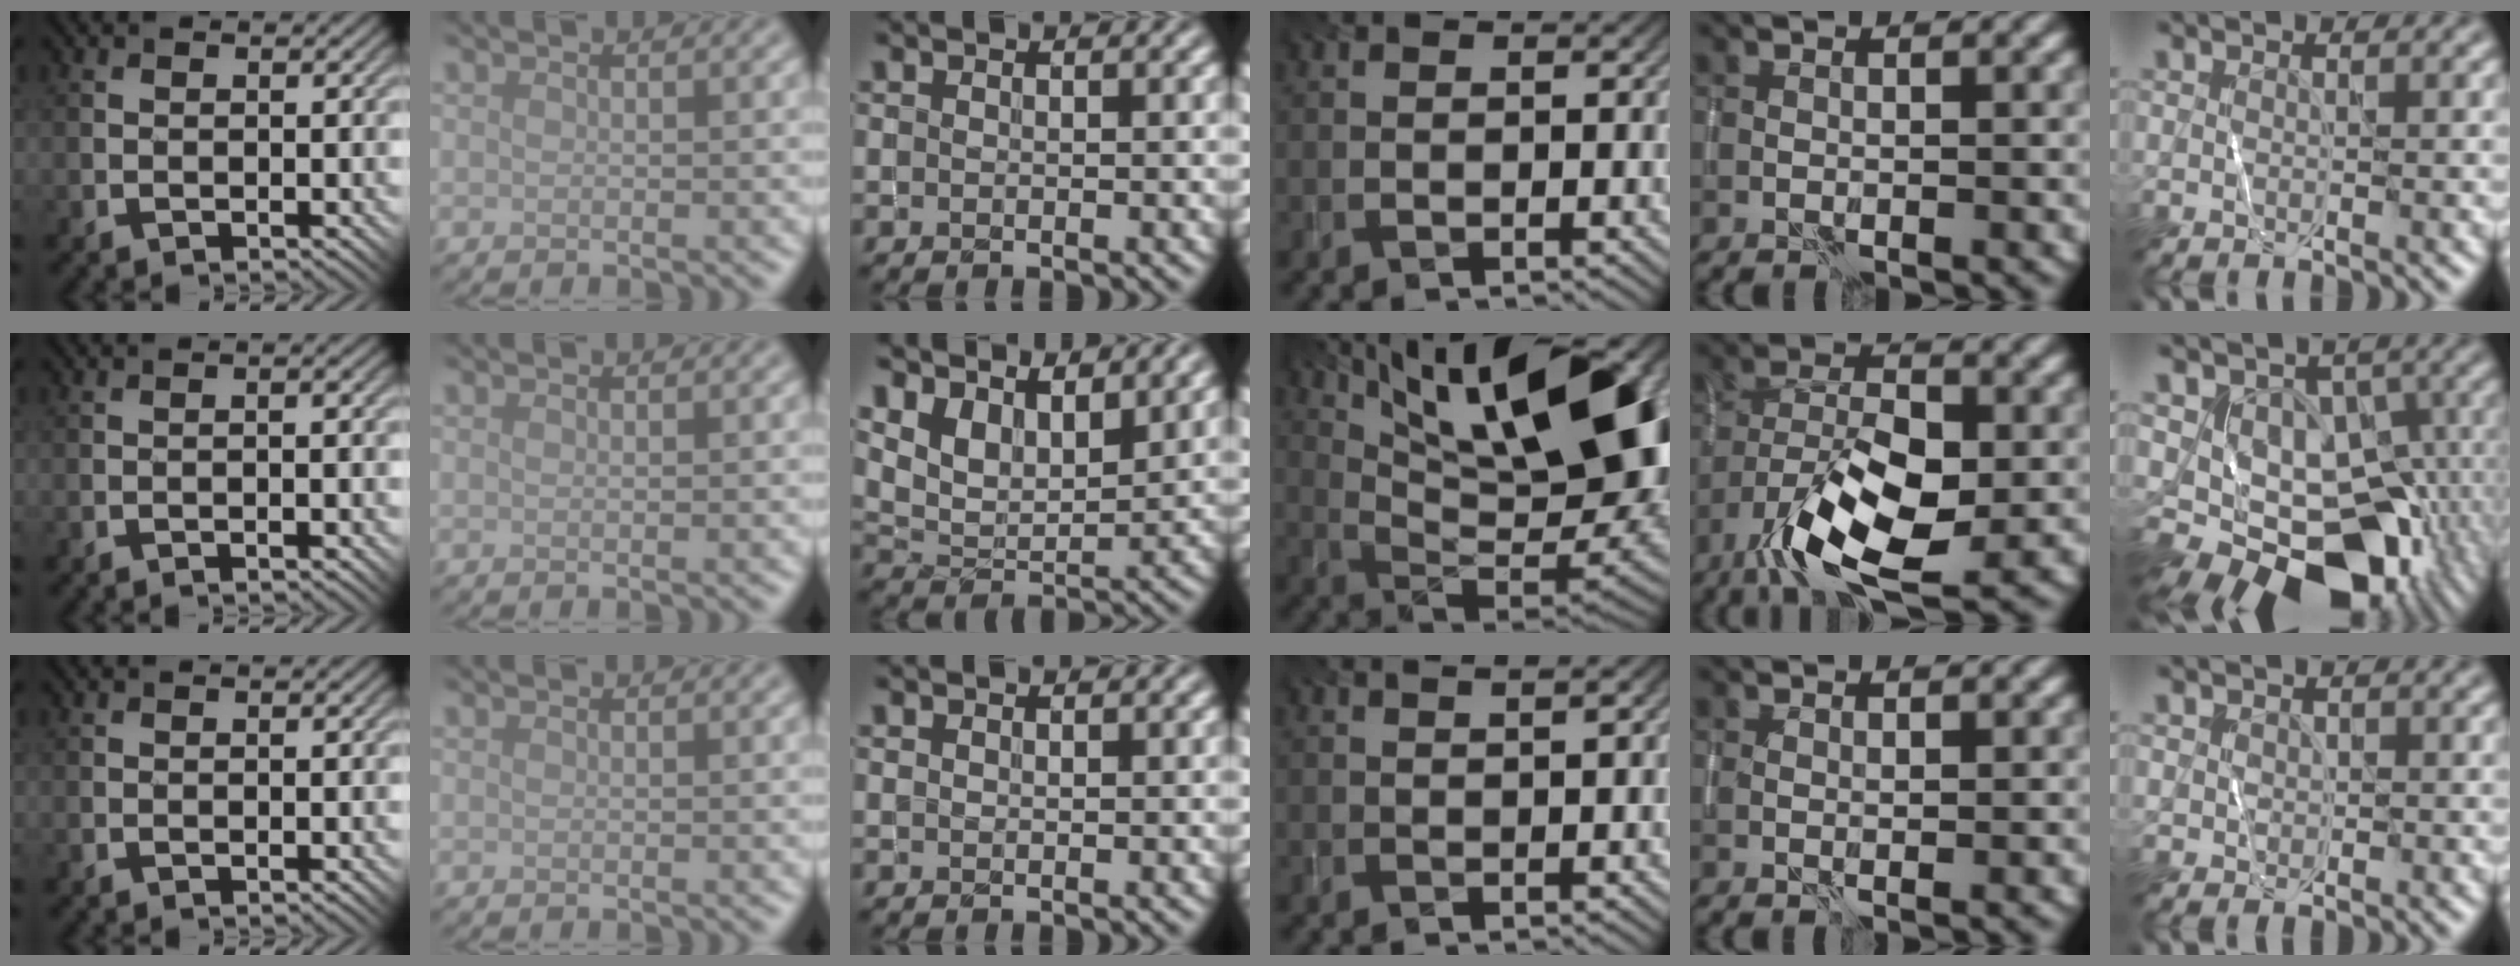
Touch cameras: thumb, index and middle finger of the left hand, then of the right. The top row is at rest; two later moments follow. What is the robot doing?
{"motion": "wrap", "object": "yarn"}